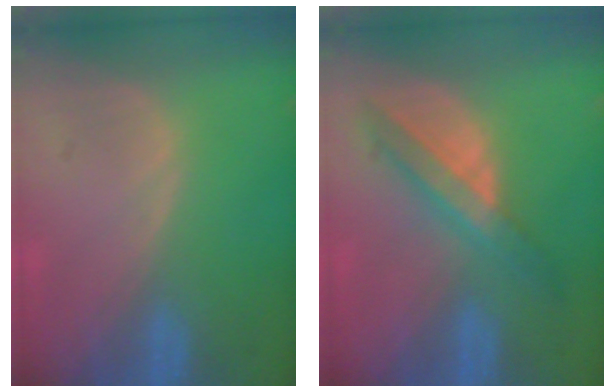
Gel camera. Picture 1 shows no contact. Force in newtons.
{"total": 5.7, "press": 5.5, "slide": 1.3}